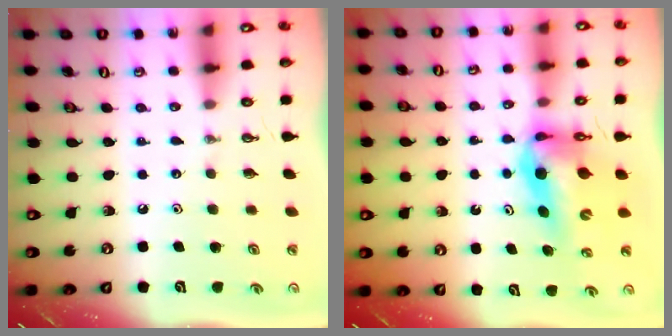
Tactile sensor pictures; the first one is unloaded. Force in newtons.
{"total": 10.4, "press": 9.8, "slide": 3.4}